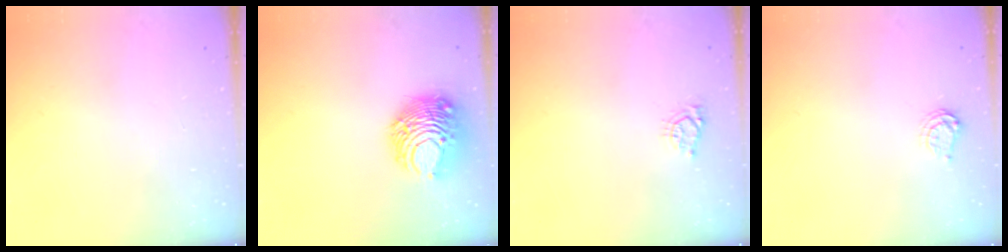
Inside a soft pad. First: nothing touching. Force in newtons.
{"total": 10.4, "press": 10.4, "slide": 0.9}
{"total": 5.2, "press": 5.1, "slide": 0.6}
{"total": 4.6, "press": 4.5, "slide": 0.6}